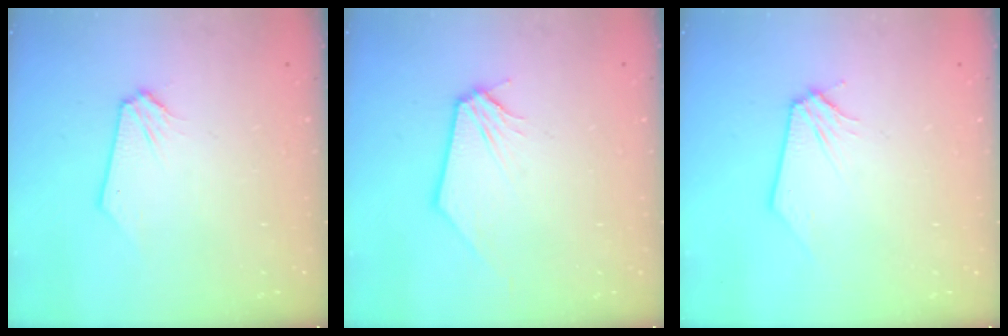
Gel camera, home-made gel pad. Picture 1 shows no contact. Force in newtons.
{"total": 0.0}
{"total": 0.0}